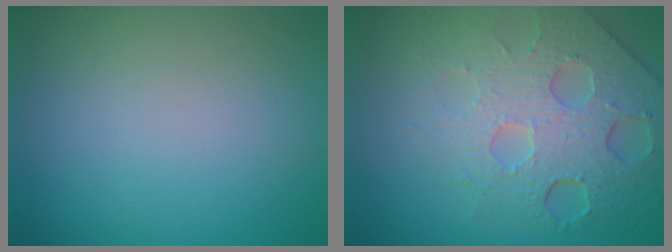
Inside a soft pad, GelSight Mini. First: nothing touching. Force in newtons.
{"total": 7.9, "press": 5.3, "slide": 5.9}